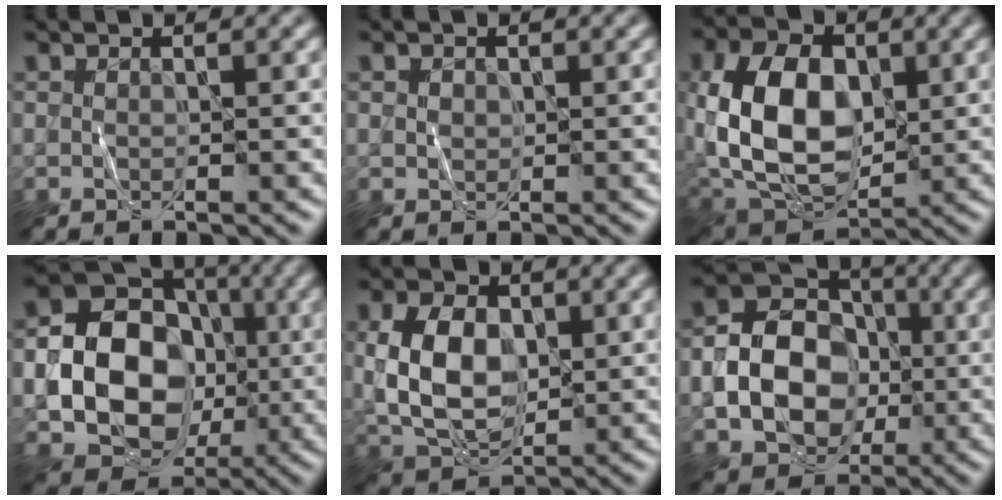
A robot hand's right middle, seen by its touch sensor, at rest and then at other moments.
{"total": 0.8, "force": [0.2, 0.7, 0.2], "torque": [-0.003, -0.001, 0.004]}
{"total": 12.0, "force": [0.7, 8.1, 8.8], "torque": [-0.199, 0.006, 0.009]}
{"total": 14.2, "force": [-1.6, 11.6, 7.9], "torque": [-0.123, -0.006, -0.044]}
{"total": 7.3, "force": [0.4, 4.9, 5.3], "torque": [-0.116, 0.003, 0.008]}
{"total": 8.9, "force": [-1.5, 6.9, 5.4], "torque": [-0.098, -0.005, -0.034]}